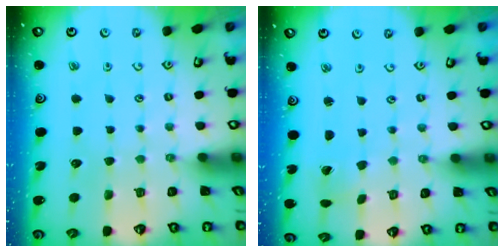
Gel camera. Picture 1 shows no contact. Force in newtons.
{"total": 0.6, "press": 0.5, "slide": 0.2}